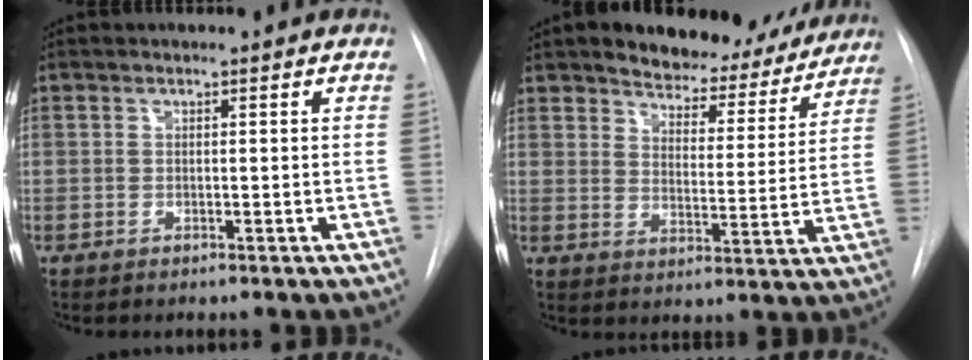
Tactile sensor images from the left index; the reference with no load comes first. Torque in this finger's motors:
{"motor_torque": [0.29, -0.86, 0.75, 0.16]}